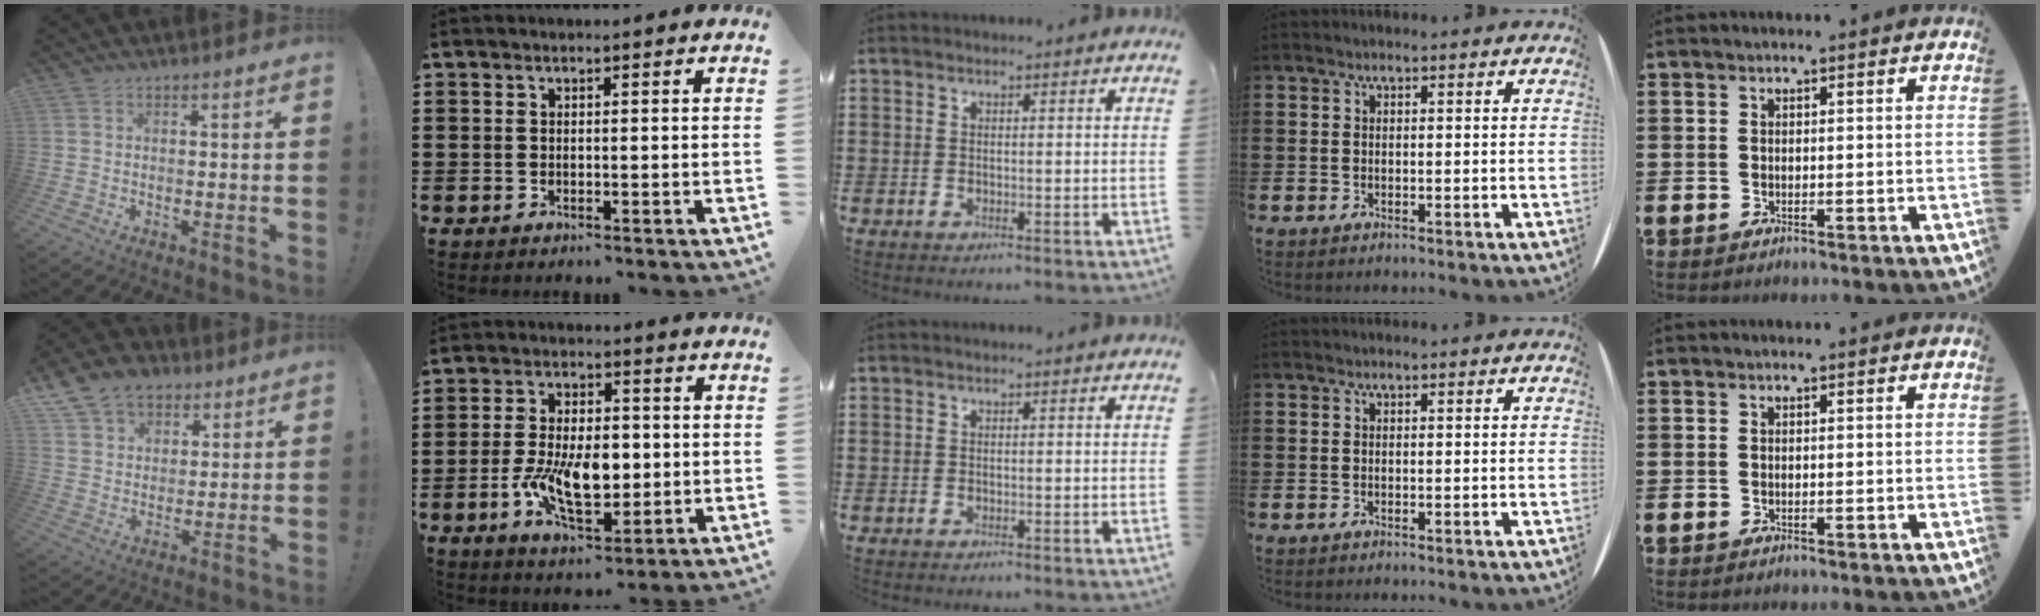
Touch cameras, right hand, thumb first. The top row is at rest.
{"thumb": {"total": 11.6, "force": [7.1, 8.3, 3.9], "torque": [-0.071, -0.035, 0.140]}, "index": {"total": 9.8, "force": [-1.4, 5.1, 8.2], "torque": [-0.159, -0.003, -0.032]}}